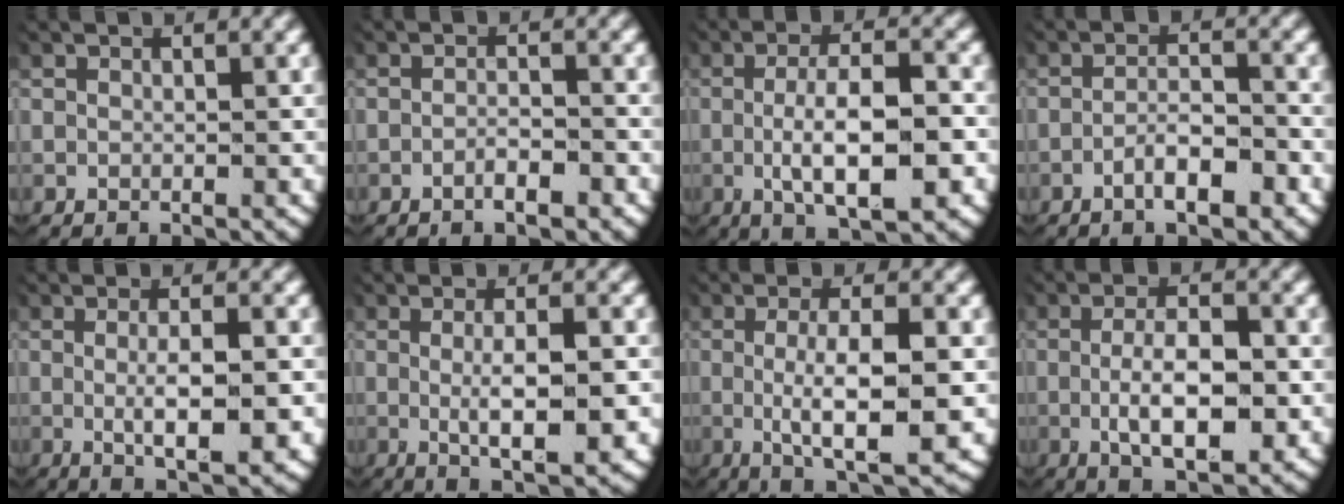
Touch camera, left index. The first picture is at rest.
{"total": 2.1, "force": [-1.5, 0.5, 1.4], "torque": [-0.023, -0.002, -0.027]}
{"total": 7.1, "force": [-1.6, 2.6, 6.5], "torque": [-0.103, -0.010, -0.020]}
{"total": 3.4, "force": [-2.2, 1.0, 2.4], "torque": [-0.043, -0.006, -0.037]}
{"total": 5.0, "force": [-0.7, 1.4, 4.8], "torque": [-0.085, -0.011, -0.005]}
{"total": 5.7, "force": [-0.8, 1.7, 5.4], "torque": [-0.090, -0.011, -0.006]}
{"total": 7.0, "force": [-1.5, 2.3, 6.4], "torque": [-0.115, -0.019, -0.016]}
{"total": 6.5, "force": [-1.1, 2.6, 5.8], "torque": [-0.099, -0.012, -0.015]}